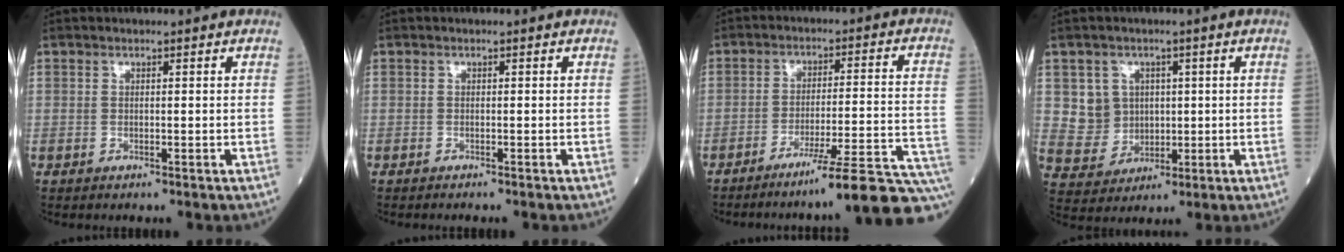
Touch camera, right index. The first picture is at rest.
{"total": 1.6, "force": [-1.4, 0.0, 0.7], "torque": [-0.008, 0.000, -0.017]}
{"total": 19.0, "force": [-16.1, -1.7, 9.9], "torque": [-0.063, 0.009, -0.222]}
{"total": 6.2, "force": [1.3, 5.9, 1.3], "torque": [-0.027, 0.016, 0.031]}